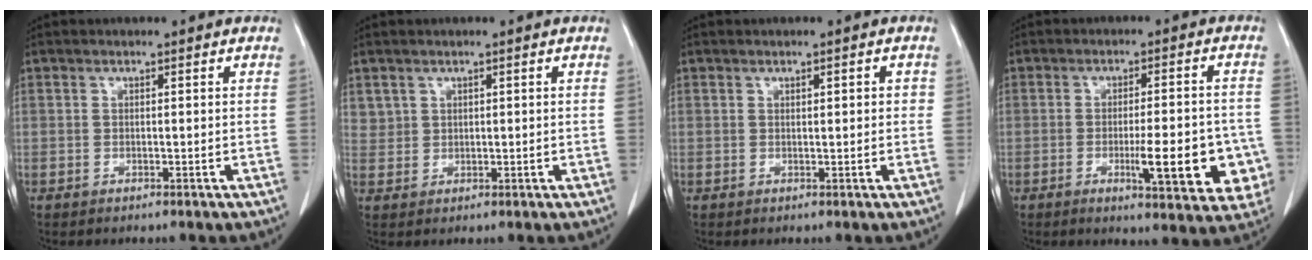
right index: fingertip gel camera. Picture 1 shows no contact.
{"total": 2.2, "force": [1.4, 1.8, 0.0], "torque": [0.015, 0.003, 0.022]}
{"total": 1.5, "force": [0.5, 0.4, 1.4], "torque": [-0.022, 0.004, 0.008]}
{"total": 11.7, "force": [-3.4, 2.6, 10.9], "torque": [-0.127, 0.001, -0.036]}